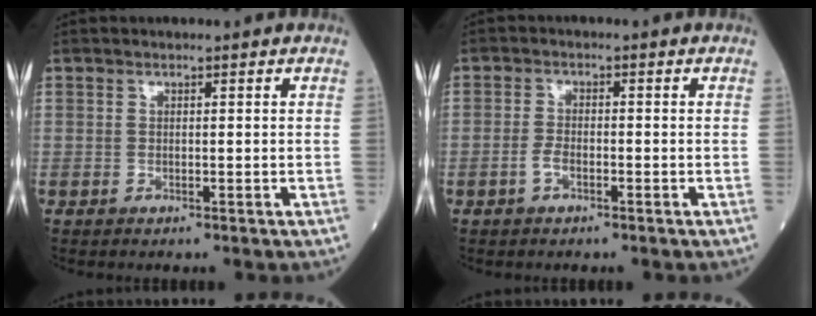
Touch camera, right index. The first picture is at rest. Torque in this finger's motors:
{"motor_torque": [0.21, -0.25, 0.01, 0.00]}